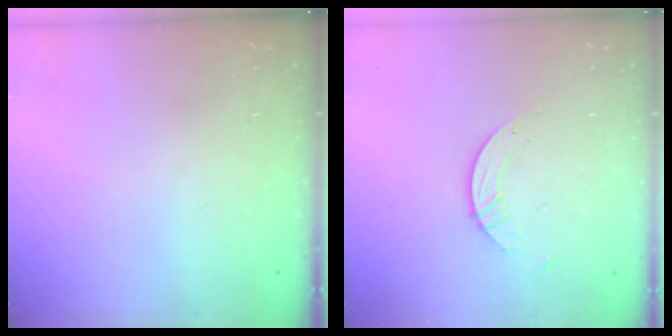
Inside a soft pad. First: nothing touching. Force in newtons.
{"total": 2.8, "press": 2.8, "slide": 0.2}